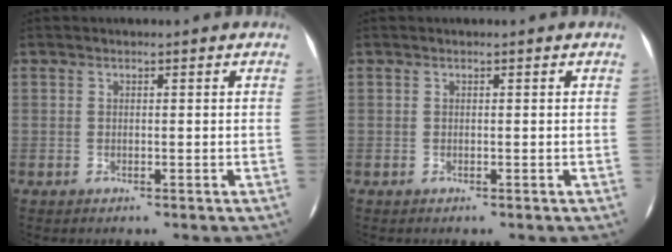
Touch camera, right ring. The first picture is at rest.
{"total": 0.0}